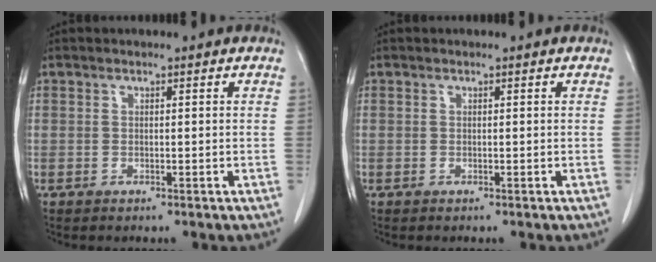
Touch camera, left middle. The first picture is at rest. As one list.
[{"total": 0.0}]